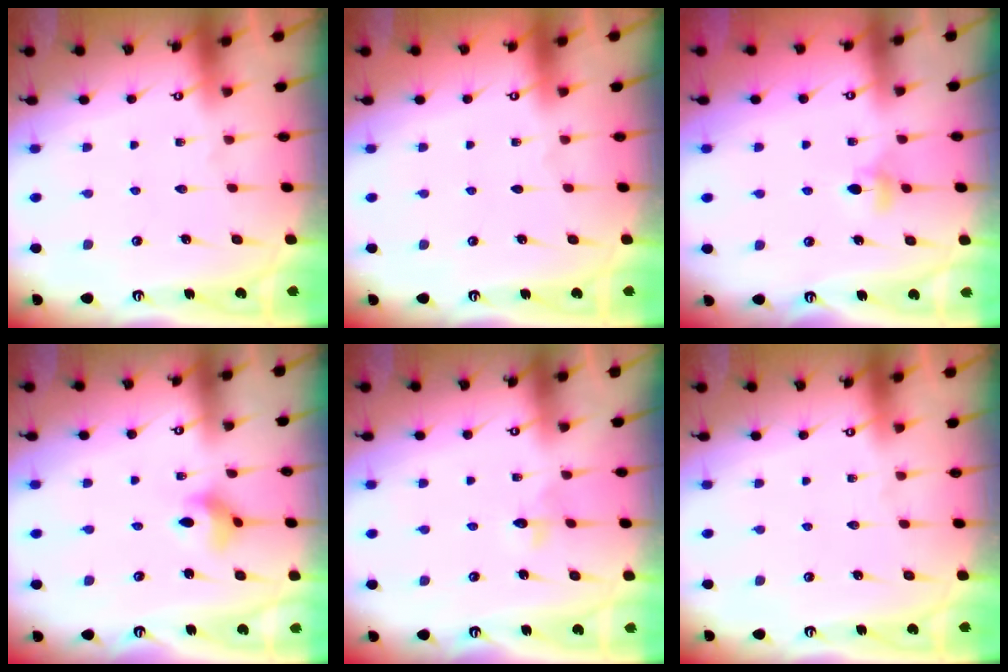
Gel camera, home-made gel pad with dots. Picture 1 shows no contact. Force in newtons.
{"total": 0.0}
{"total": 4.0, "press": 3.9, "slide": 0.8}
{"total": 4.0, "press": 3.9, "slide": 0.5}
{"total": 3.3, "press": 3.2, "slide": 0.6}
{"total": 0.0}